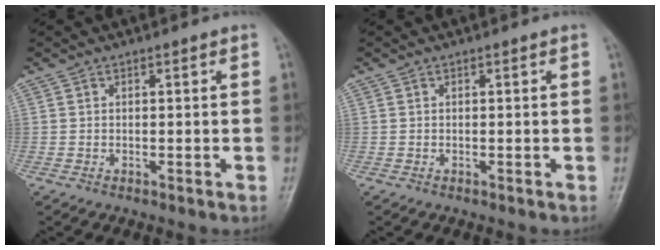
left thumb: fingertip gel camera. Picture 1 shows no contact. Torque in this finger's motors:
{"motor_torque": [0.00, 0.00, 0.03, -0.03, 0.00]}